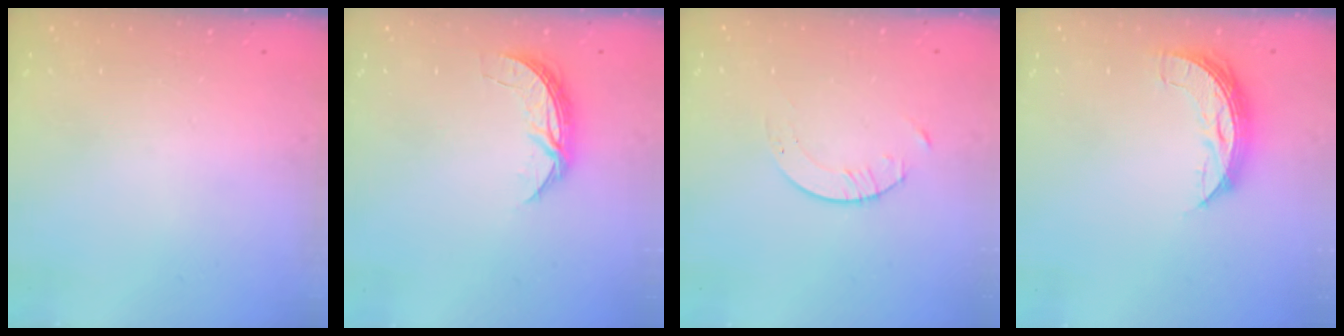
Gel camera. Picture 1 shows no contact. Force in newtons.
{"total": 6.5, "press": 6.5, "slide": 0.5}
{"total": 1.7, "press": 1.7, "slide": 0.2}
{"total": 7.0, "press": 7.0, "slide": 0.7}